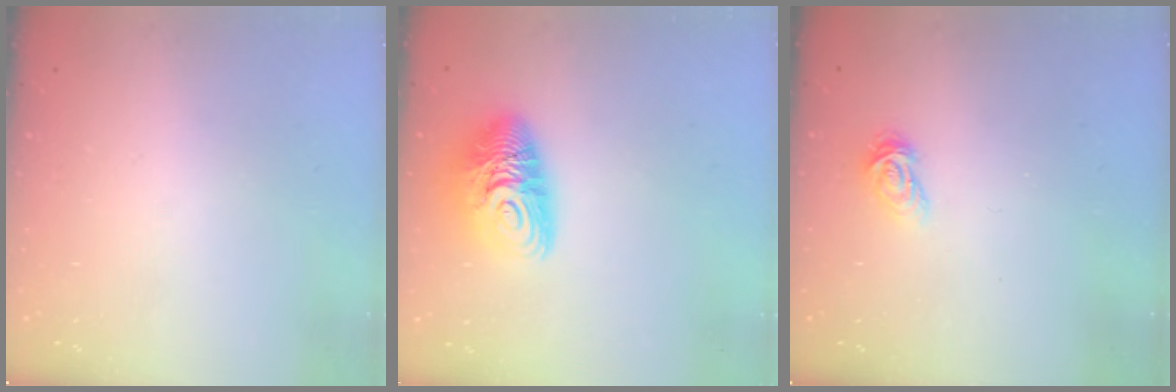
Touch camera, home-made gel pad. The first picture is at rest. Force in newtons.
{"total": 12.0, "press": 11.9, "slide": 1.1}
{"total": 4.9, "press": 4.8, "slide": 0.4}